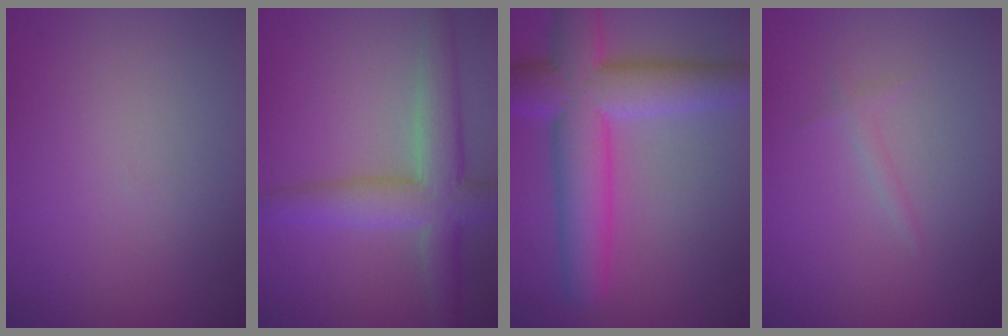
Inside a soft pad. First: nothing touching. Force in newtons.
{"total": 6.1, "press": 6.1, "slide": 0.3}
{"total": 9.0, "press": 9.0, "slide": 0.4}
{"total": 0.7, "press": 0.7, "slide": 0.1}